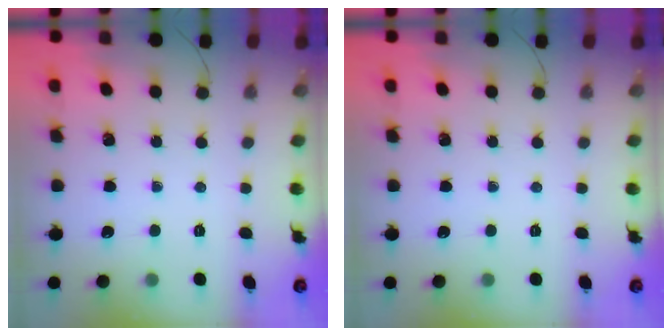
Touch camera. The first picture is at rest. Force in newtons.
{"total": 0.0}